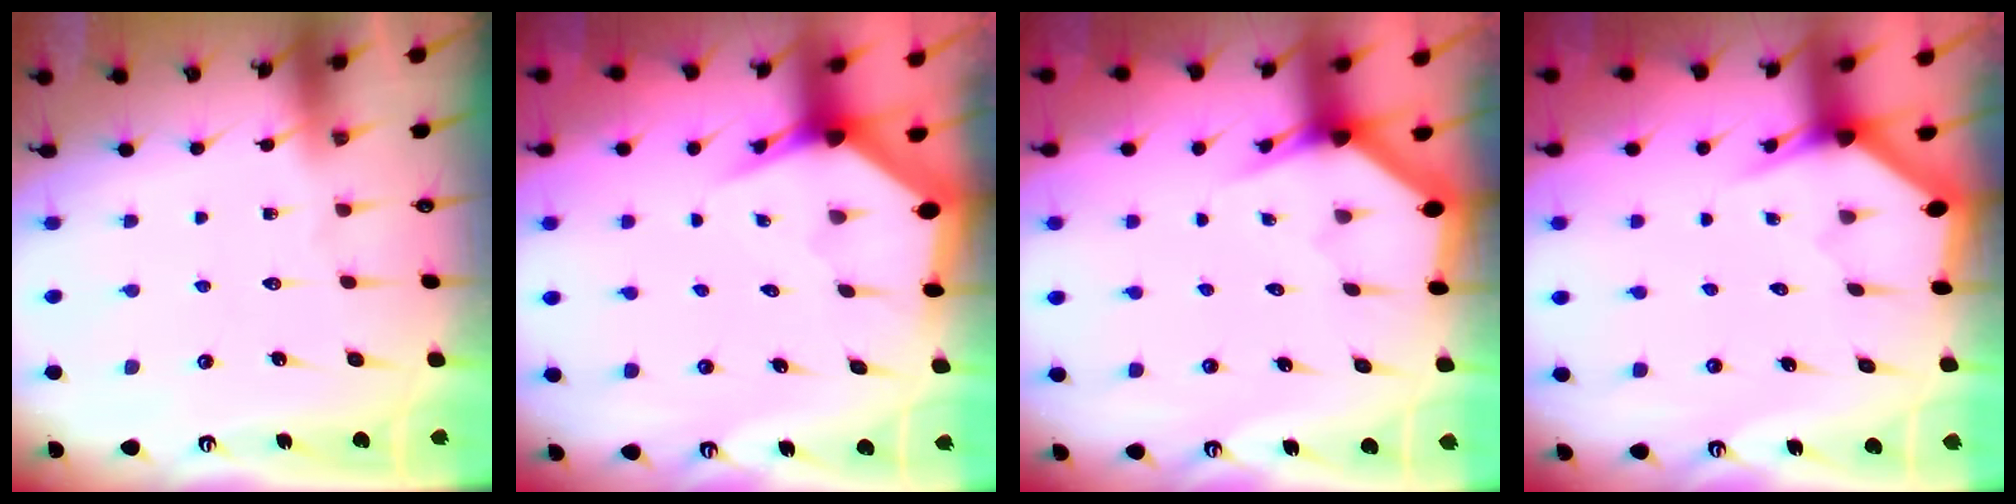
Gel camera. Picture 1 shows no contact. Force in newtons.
{"total": 3.7, "press": 3.7, "slide": 0.4}
{"total": 3.0, "press": 3.0, "slide": 0.0}
{"total": 2.9, "press": 2.9, "slide": 0.1}